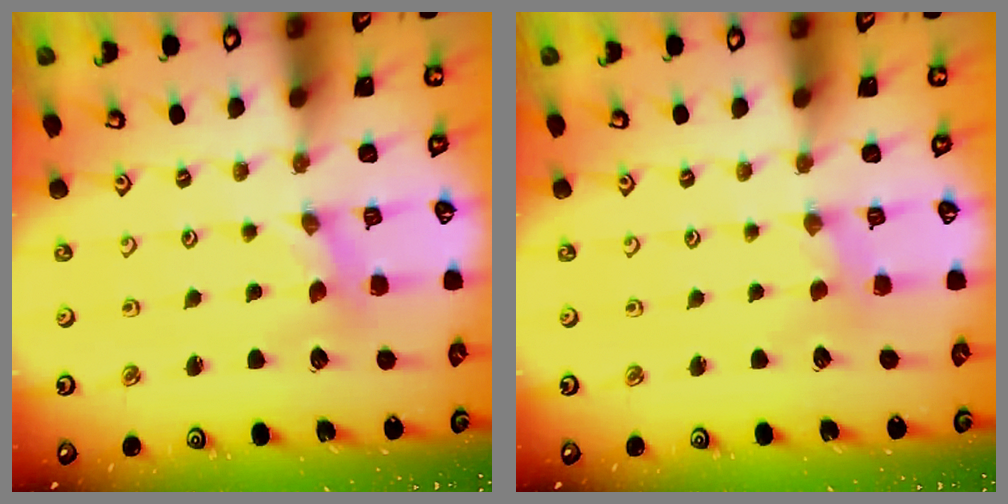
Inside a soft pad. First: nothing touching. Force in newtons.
{"total": 0.0}